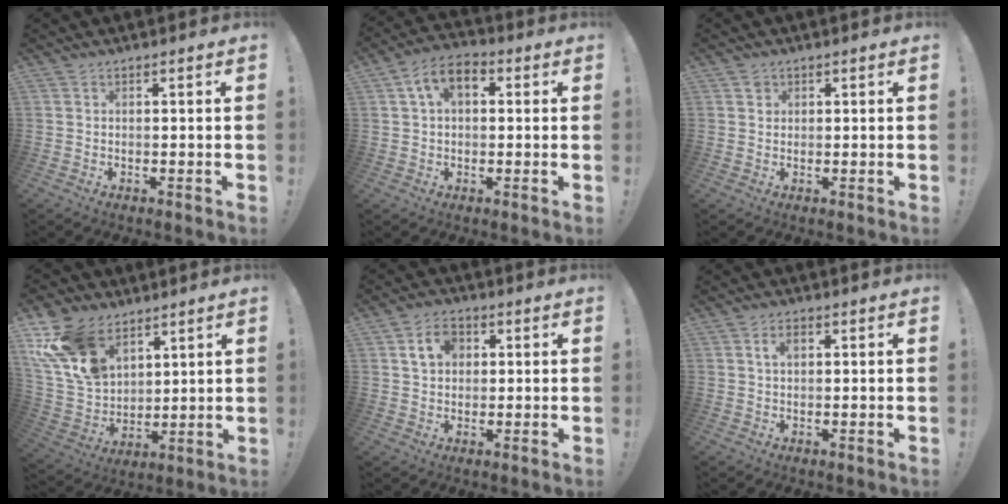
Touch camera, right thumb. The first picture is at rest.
{"total": 8.2, "force": [2.1, 5.1, 6.1], "torque": [-0.105, 0.010, 0.043]}
{"total": 1.9, "force": [0.8, 1.6, 0.4], "torque": [-0.008, 0.001, 0.016]}
{"total": 18.0, "force": [10.2, 11.6, 9.2], "torque": [-0.195, -0.050, 0.200]}
{"total": 7.6, "force": [2.4, 5.9, 4.2], "torque": [-0.064, 0.008, 0.046]}
{"total": 3.2, "force": [1.0, 1.8, 2.4], "torque": [-0.035, 0.000, 0.014]}